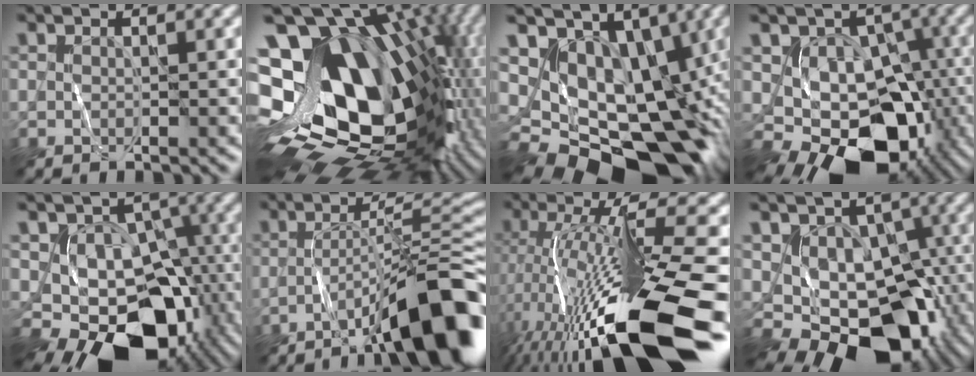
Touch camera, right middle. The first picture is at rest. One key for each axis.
{"total": 18.9, "fx": 0.5, "fy": 12.4, "fz": 14.2, "tx": -0.236, "ty": -0.010, "tz": 0.031}
{"total": 14.8, "fx": -0.4, "fy": 10.6, "fz": 10.3, "tx": -0.139, "ty": -0.021, "tz": 0.022}
{"total": 11.0, "fx": -3.7, "fy": 7.9, "fz": 6.8, "tx": -0.086, "ty": -0.016, "tz": -0.056}
{"total": 12.6, "fx": -5.4, "fy": 8.5, "fz": 7.5, "tx": -0.106, "ty": -0.013, "tz": -0.076}
{"total": 10.2, "fx": -5.5, "fy": 1.5, "fz": 8.5, "tx": -0.112, "ty": 0.026, "tz": -0.092}
{"total": 16.4, "fx": -5.7, "fy": 3.7, "fz": 14.9, "tx": -0.263, "ty": 0.009, "tz": -0.100}
{"total": 11.4, "fx": -2.8, "fy": 7.9, "fz": 7.7, "tx": -0.091, "ty": -0.026, "tz": -0.035}